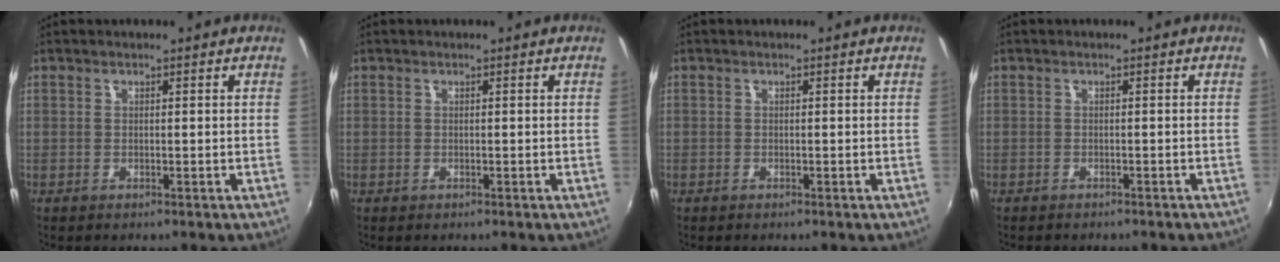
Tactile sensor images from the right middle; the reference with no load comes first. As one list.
[{"total": 0.0}, {"total": 0.6, "force": [-0.4, 0.4, 0.0], "torque": [-0.001, -0.001, -0.009]}, {"total": 2.4, "force": [-2.1, 0.6, 0.8], "torque": [-0.023, -0.011, -0.029]}]